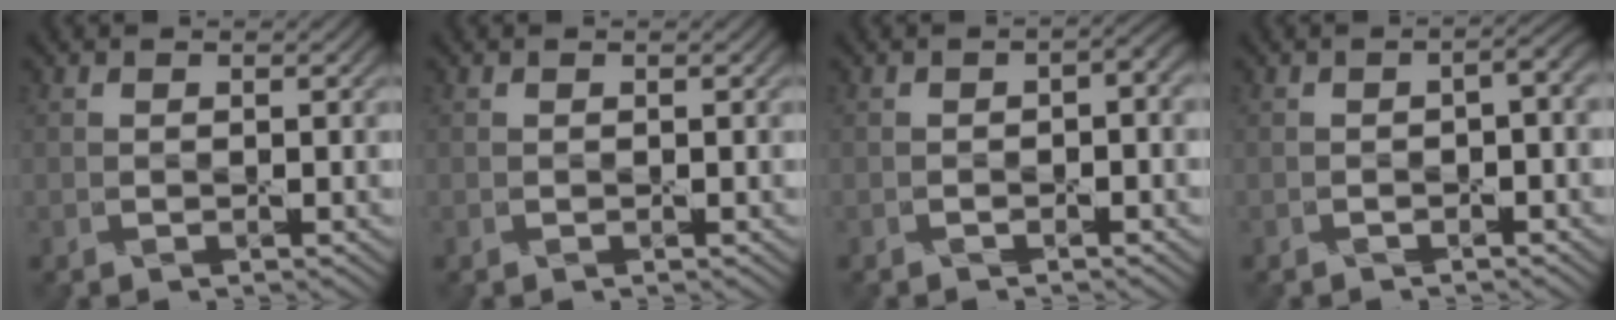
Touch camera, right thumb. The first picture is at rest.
{"total": 0.0}
{"total": 2.6, "force": [-0.5, 0.8, 2.4], "torque": [-0.040, -0.005, -0.006]}
{"total": 2.3, "force": [-0.5, 0.6, 2.2], "torque": [-0.036, -0.002, -0.008]}